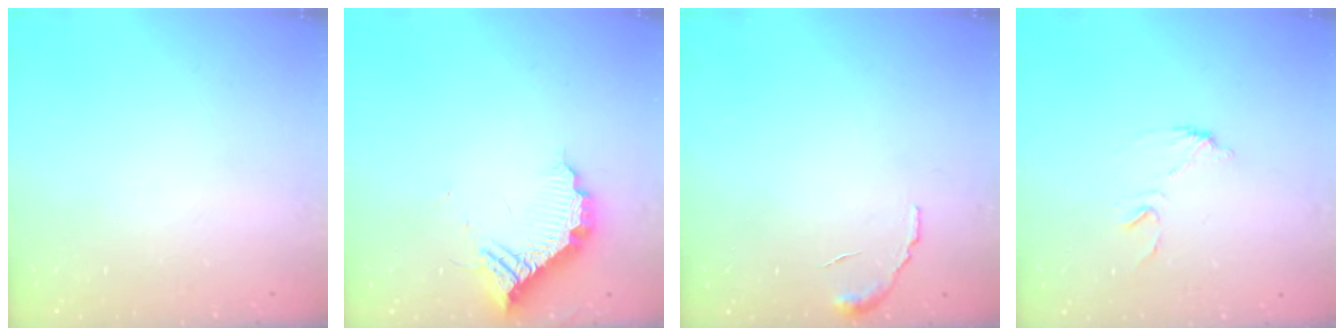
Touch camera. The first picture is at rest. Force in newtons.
{"total": 11.4, "press": 11.4, "slide": 0.7}
{"total": 5.0, "press": 5.0, "slide": 0.2}
{"total": 6.1, "press": 6.1, "slide": 0.4}